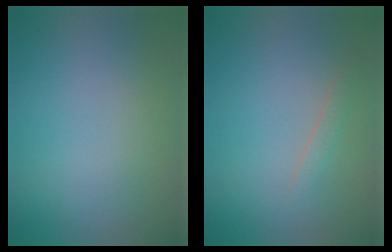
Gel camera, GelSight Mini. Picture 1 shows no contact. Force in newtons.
{"total": 0.9, "press": 0.9, "slide": 0.0}